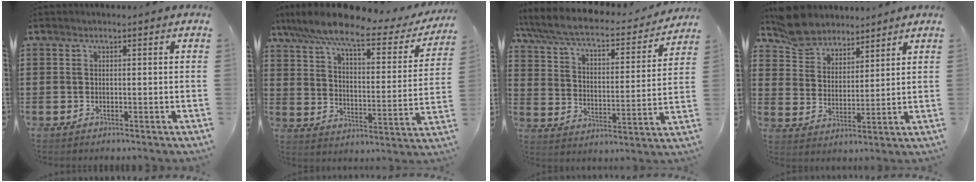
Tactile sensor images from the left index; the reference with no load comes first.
{"total": 9.2, "force": [7.4, 1.3, 5.4], "torque": [-0.134, -0.037, 0.121]}
{"total": 6.6, "force": [5.8, 0.8, 2.9], "torque": [-0.083, -0.038, 0.096]}
{"total": 6.7, "force": [6.1, 2.7, 0.7], "torque": [-0.044, -0.014, 0.116]}